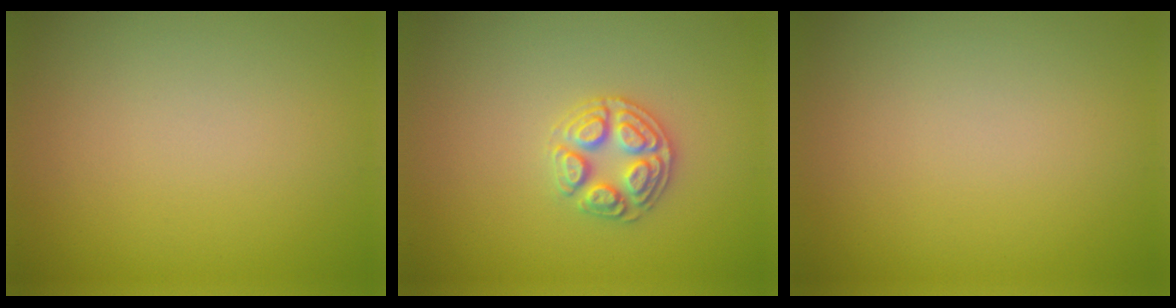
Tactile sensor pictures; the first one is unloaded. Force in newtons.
{"total": 2.9, "press": 2.9, "slide": 0.1}
{"total": 0.0}